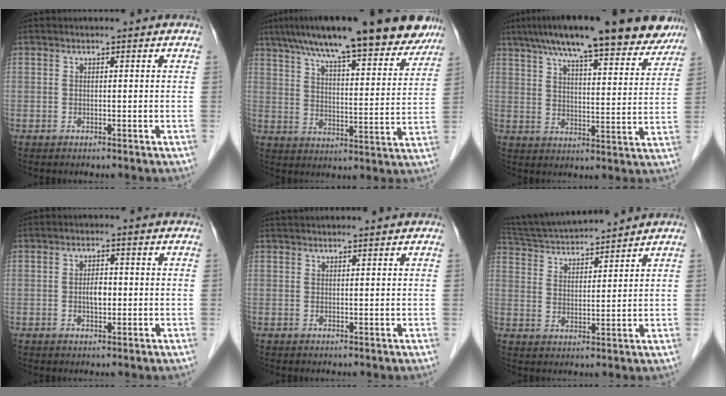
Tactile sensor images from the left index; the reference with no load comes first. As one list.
[{"total": 23.9, "force": [19.0, 4.6, 13.8], "torque": [-0.208, 0.027, 0.260]}, {"total": 22.4, "force": [17.8, 4.5, 12.8], "torque": [-0.190, 0.032, 0.240]}, {"total": 2.6, "force": [-0.2, 1.2, 2.2], "torque": [-0.039, 0.003, -0.003]}, {"total": 5.9, "force": [5.6, 0.2, 1.8], "torque": [-0.021, 0.035, 0.072]}, {"total": 13.1, "force": [12.2, 0.9, 4.6], "torque": [-0.094, 0.025, 0.210]}]